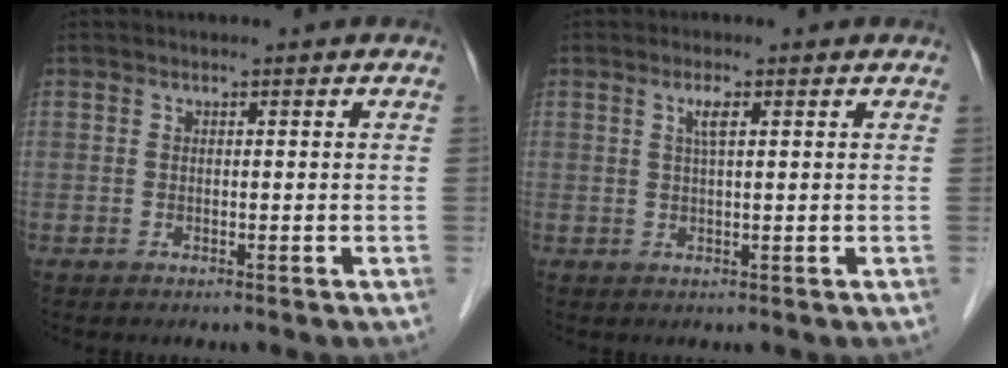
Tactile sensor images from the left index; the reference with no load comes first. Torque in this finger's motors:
{"motor_torque": [0.37, 0.31, 0.05, 0.04]}